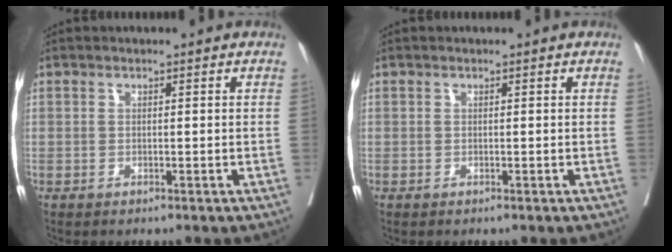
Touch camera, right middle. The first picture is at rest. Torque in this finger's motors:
{"motor_torque": [0.00, 0.00, 0.00, 0.00]}